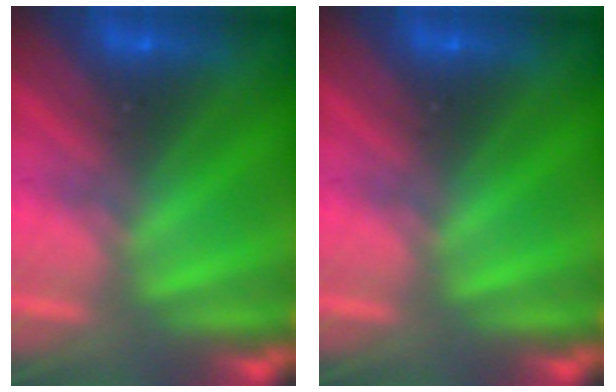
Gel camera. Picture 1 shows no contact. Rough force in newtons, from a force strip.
{"total": 0.0}